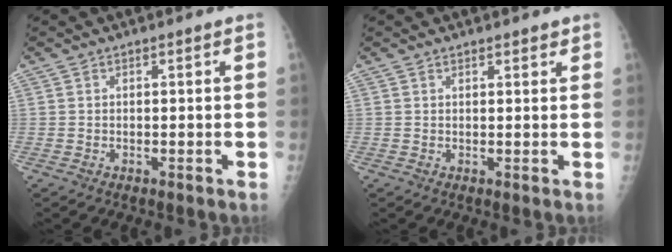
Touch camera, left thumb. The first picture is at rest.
{"total": 1.3, "force": [1.1, 0.5, 0.5], "torque": [0.000, -0.006, 0.014]}